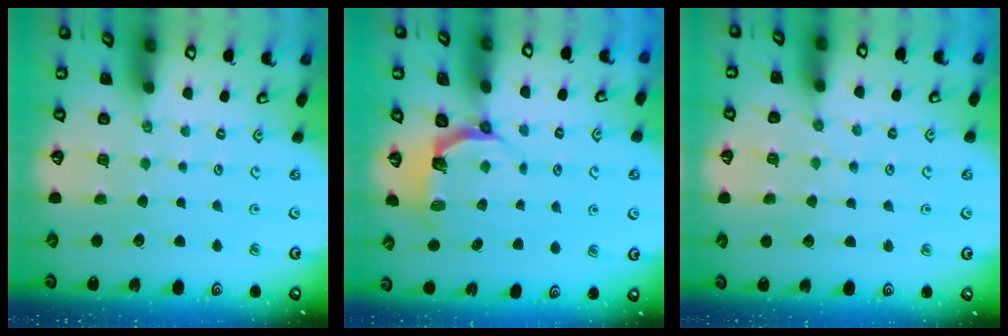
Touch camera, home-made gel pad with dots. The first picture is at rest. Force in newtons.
{"total": 4.6, "press": 3.0, "slide": 3.5}
{"total": 4.6, "press": 4.6, "slide": 0.5}